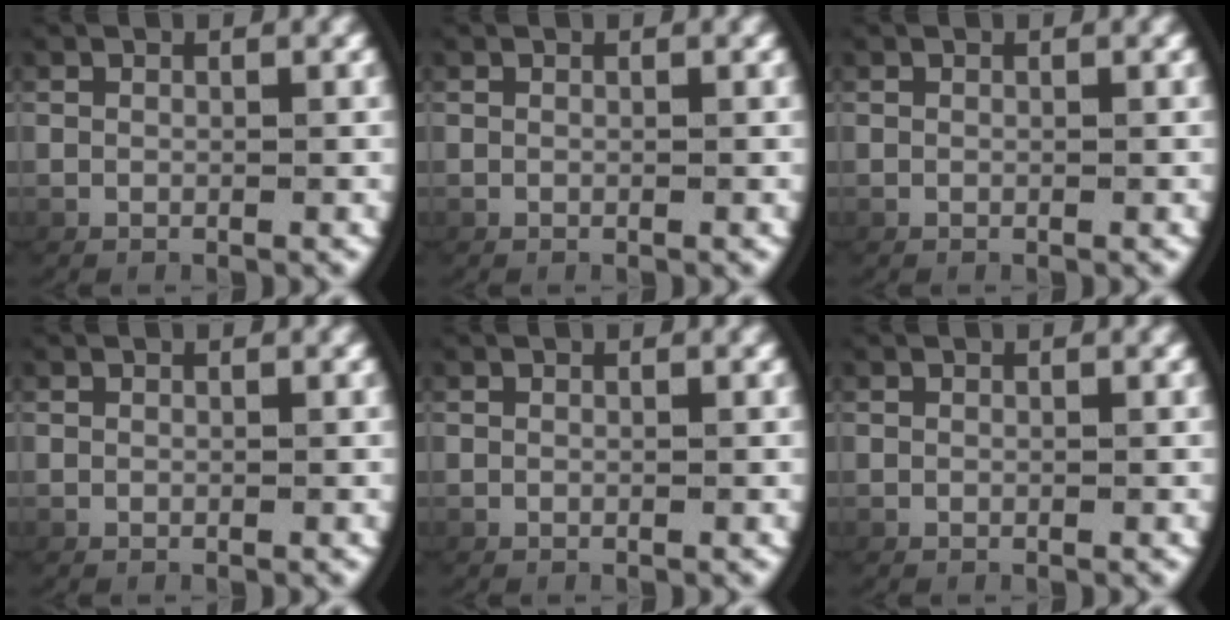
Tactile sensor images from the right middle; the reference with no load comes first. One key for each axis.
{"total": 0.0}
{"total": 0.0}
{"total": 0.0}
{"total": 0.0}
{"total": 0.0}